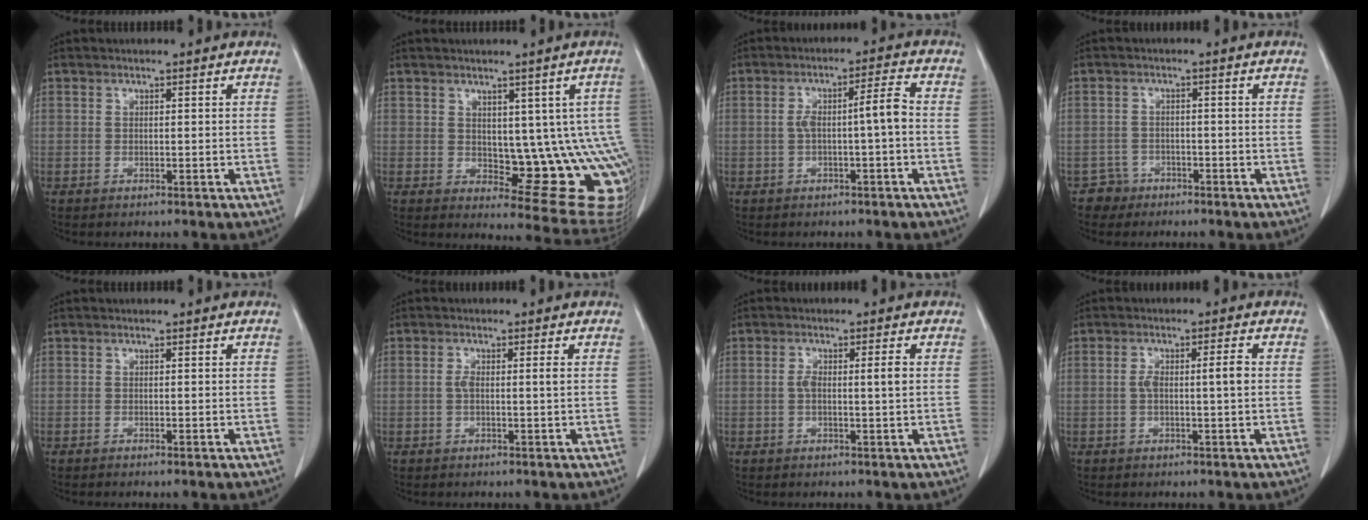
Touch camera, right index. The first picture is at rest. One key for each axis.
{"total": 12.5, "fx": 0.1, "fy": 6.0, "fz": 10.9, "tx": -0.099, "ty": 0.002, "tz": 0.018}
{"total": 5.4, "fx": -0.5, "fy": 0.4, "fz": 5.4, "tx": -0.096, "ty": 0.024, "tz": -0.005}
{"total": 2.6, "fx": -1.7, "fy": 1.8, "fz": -0.7, "tx": 0.018, "ty": 0.011, "tz": -0.029}
{"total": 0.0}
{"total": 2.4, "fx": 0.1, "fy": 0.3, "fz": 2.3, "tx": -0.048, "ty": 0.003, "tz": 0.003}
{"total": 3.7, "fx": 0.2, "fy": 0.5, "fz": 3.6, "tx": -0.069, "ty": 0.007, "tz": 0.004}
{"total": 4.2, "fx": 0.1, "fy": 0.5, "fz": 4.2, "tx": -0.080, "ty": 0.012, "tz": 0.003}